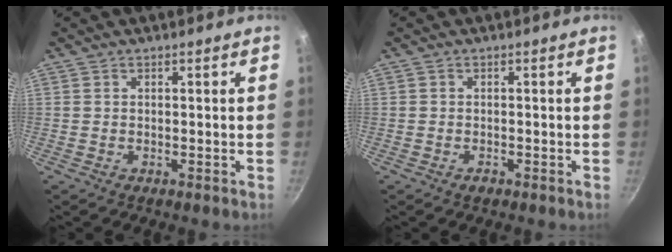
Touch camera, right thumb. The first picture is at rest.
{"total": 1.1, "force": [-0.7, 0.7, 0.5], "torque": [-0.008, 0.004, -0.012]}